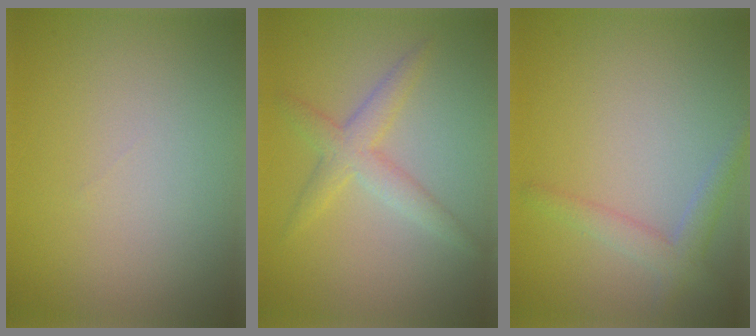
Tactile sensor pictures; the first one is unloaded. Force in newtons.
{"total": 2.9, "press": 2.9, "slide": 0.1}
{"total": 2.3, "press": 2.3, "slide": 0.1}